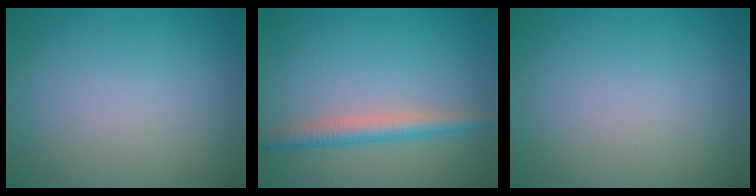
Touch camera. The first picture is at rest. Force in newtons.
{"total": 2.7, "press": 2.7, "slide": 0.1}
{"total": 0.0}